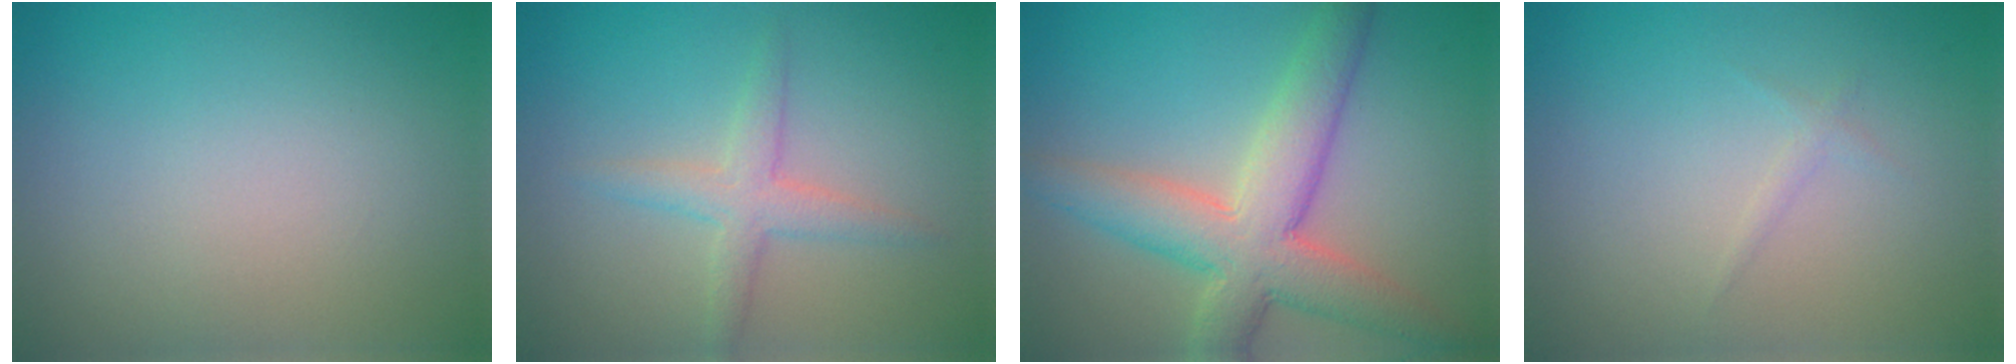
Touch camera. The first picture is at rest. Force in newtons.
{"total": 2.7, "press": 2.7, "slide": 0.1}
{"total": 7.4, "press": 7.4, "slide": 0.3}
{"total": 1.2, "press": 1.2, "slide": 0.2}